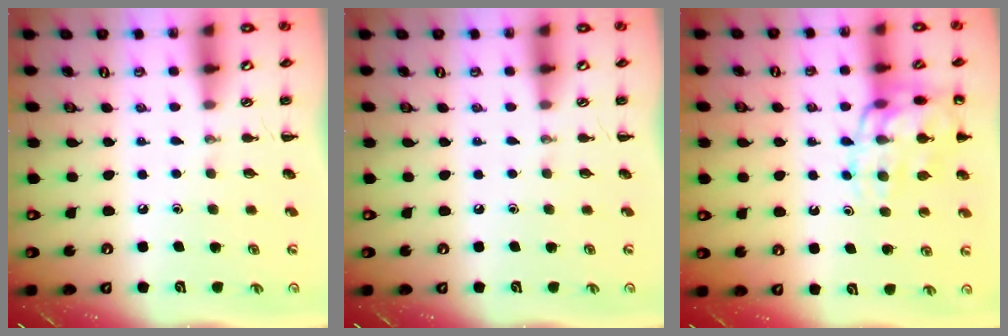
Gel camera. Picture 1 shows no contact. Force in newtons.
{"total": 0.0}
{"total": 14.6, "press": 14.5, "slide": 1.8}